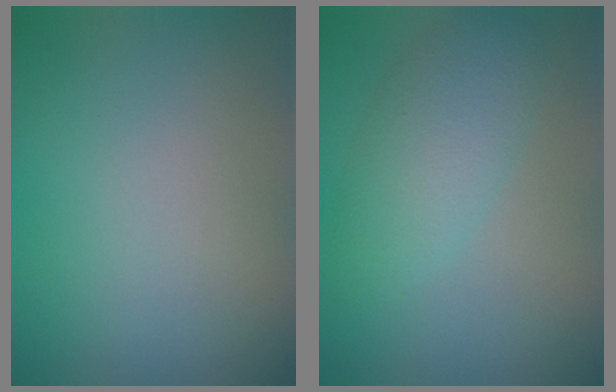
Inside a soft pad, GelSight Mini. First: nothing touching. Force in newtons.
{"total": 3.8, "press": 3.8, "slide": 0.2}